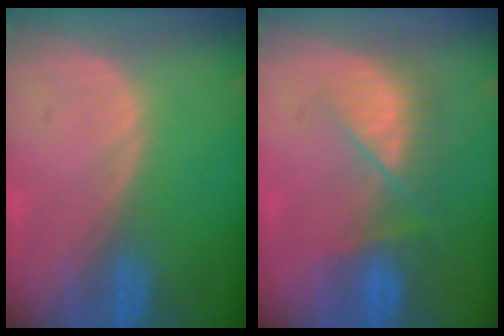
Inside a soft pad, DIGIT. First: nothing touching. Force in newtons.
{"total": 7.5, "press": 6.8, "slide": 3.2}